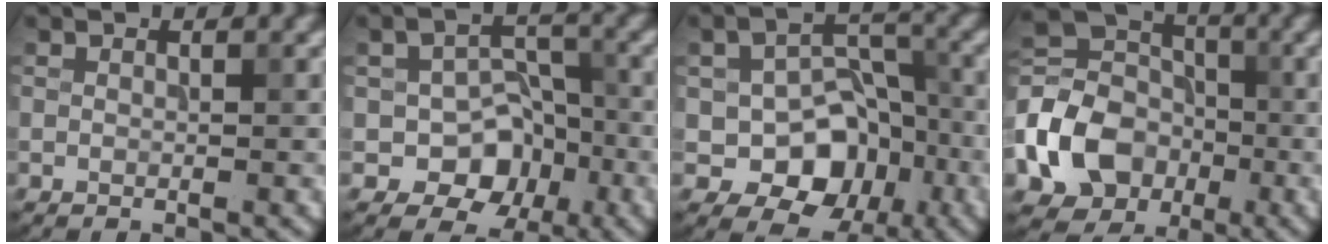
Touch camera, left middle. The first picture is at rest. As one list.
[{"total": 6.0, "force": [-2.2, 4.4, 3.5], "torque": [-0.041, -0.005, -0.035]}, {"total": 8.4, "force": [-2.4, 6.1, 5.3], "torque": [-0.068, -0.004, -0.038]}, {"total": 9.6, "force": [-3.1, 7.7, 4.9], "torque": [-0.108, -0.002, -0.076]}]